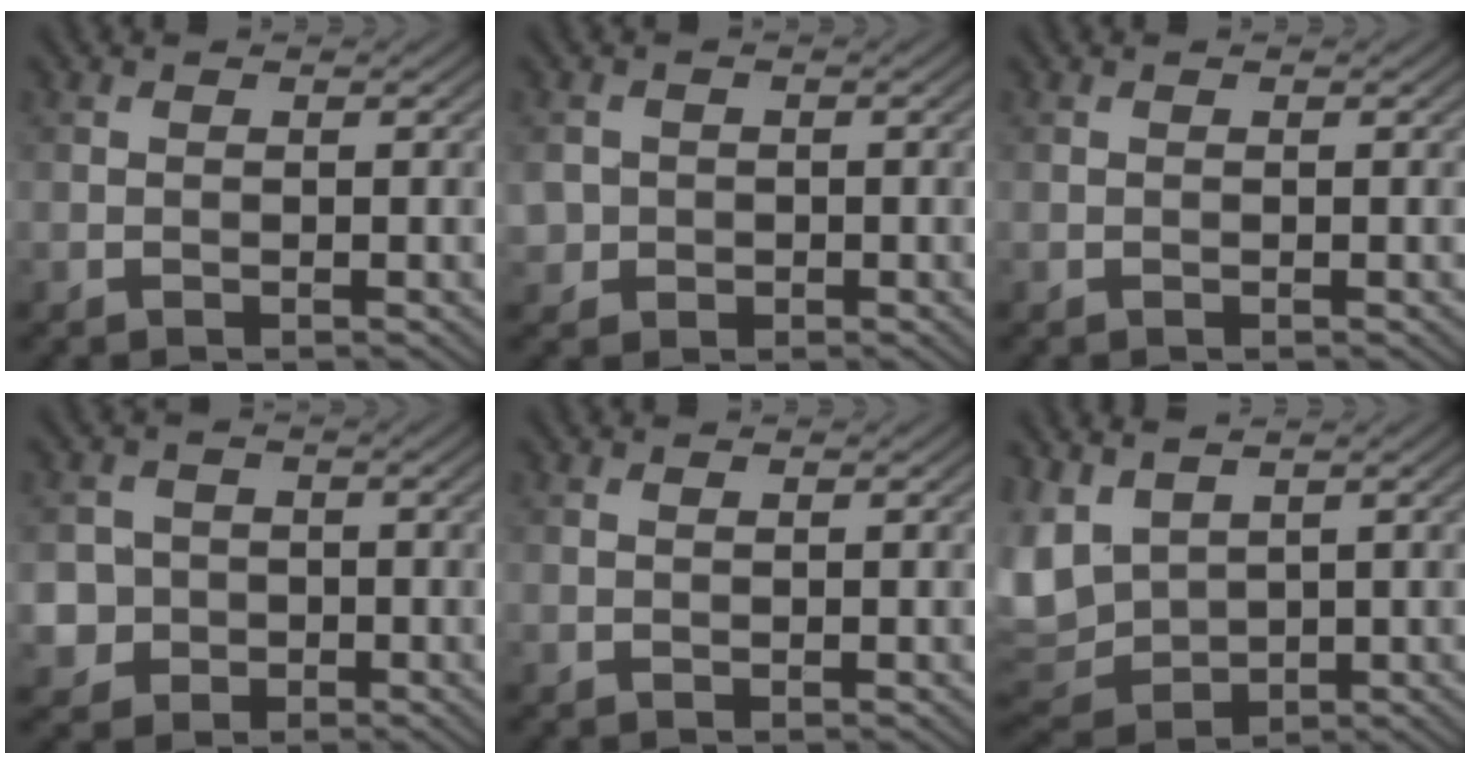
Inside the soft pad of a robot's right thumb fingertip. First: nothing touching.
{"total": 2.5, "force": [-0.4, 2.4, 0.5], "torque": [-0.013, -0.009, -0.008]}
{"total": 0.0}
{"total": 4.6, "force": [-1.1, 4.4, 0.8], "torque": [-0.021, 0.002, -0.040]}
{"total": 0.0}
{"total": 7.3, "force": [2.7, 4.7, 4.9], "torque": [-0.165, 0.001, 0.054]}